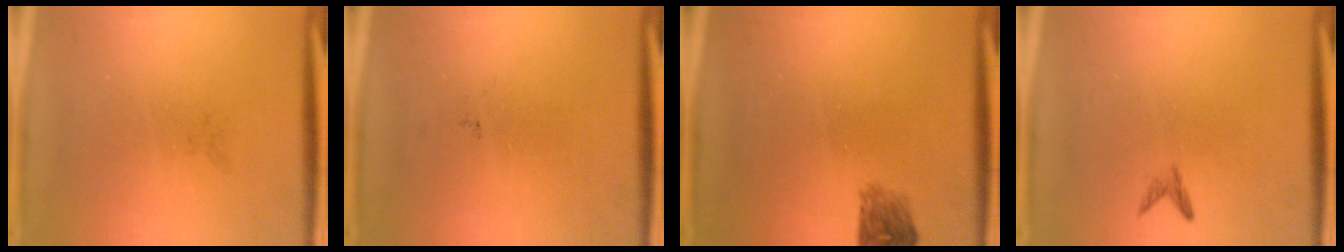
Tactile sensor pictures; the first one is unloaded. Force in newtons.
{"total": 0.0}
{"total": 2.2}
{"total": 0.8}